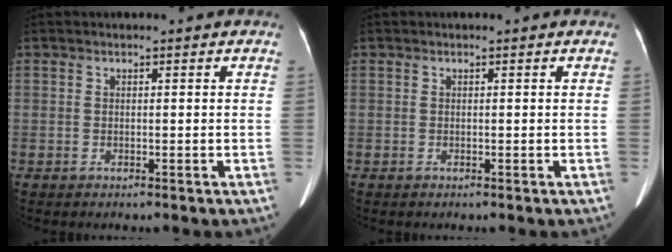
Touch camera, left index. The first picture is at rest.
{"total": 0.0}